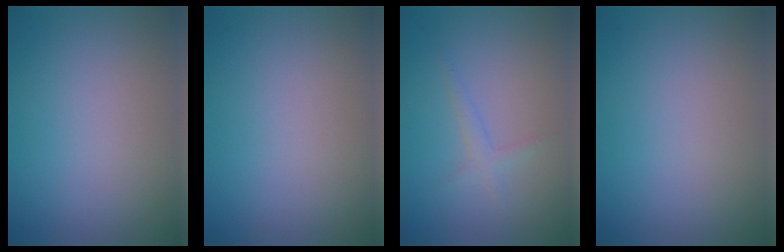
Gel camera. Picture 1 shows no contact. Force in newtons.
{"total": 0.0}
{"total": 1.2, "press": 1.2, "slide": 0.0}
{"total": 0.0}